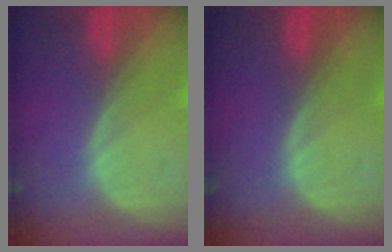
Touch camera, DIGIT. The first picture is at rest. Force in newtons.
{"total": 0.0}